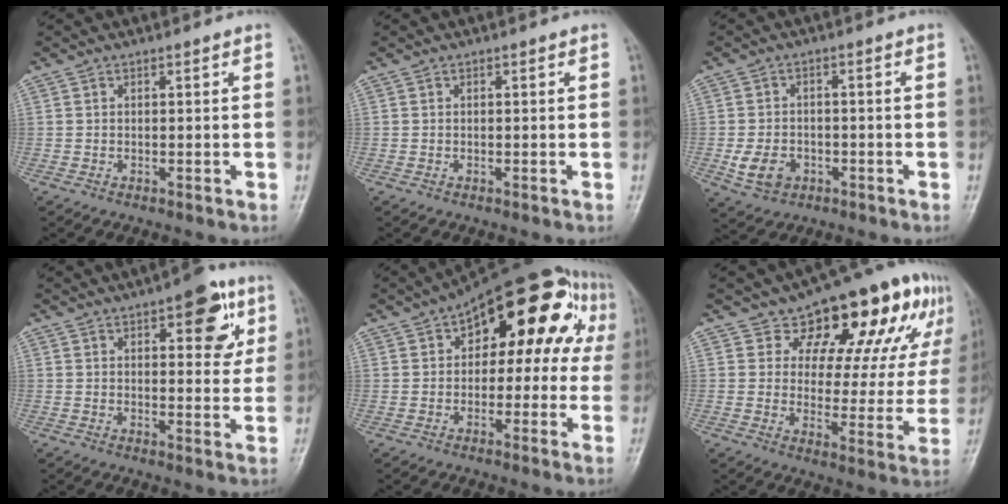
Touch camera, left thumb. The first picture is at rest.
{"total": 0.0}
{"total": 6.0, "force": [-2.2, 4.6, 3.2], "torque": [-0.053, 0.009, -0.033]}
{"total": 10.5, "force": [4.7, 4.5, 8.3], "torque": [-0.073, -0.014, 0.056]}
{"total": 19.8, "force": [5.3, 10.8, 15.7], "torque": [-0.160, 0.041, 0.059]}
{"total": 18.9, "force": [11.0, 9.8, 11.8], "torque": [-0.094, -0.040, 0.141]}